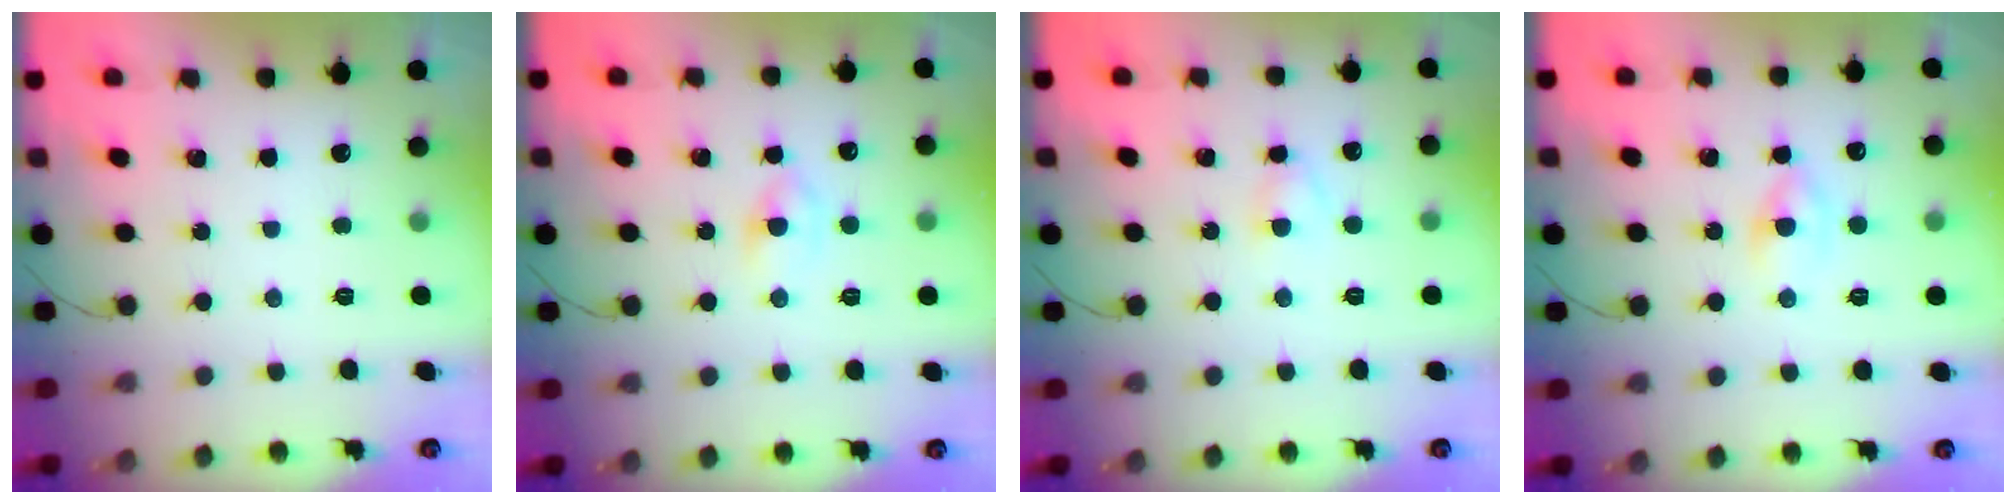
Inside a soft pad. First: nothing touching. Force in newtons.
{"total": 2.2, "press": 1.9, "slide": 1.1}
{"total": 2.7, "press": 2.6, "slide": 0.9}
{"total": 2.2, "press": 1.9, "slide": 1.1}